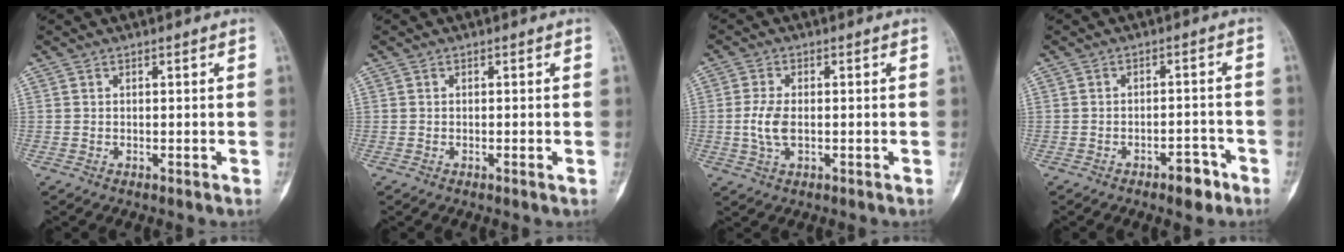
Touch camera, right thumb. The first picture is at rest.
{"total": 0.6, "force": [-0.2, 0.0, 0.6], "torque": [-0.009, -0.001, -0.003]}
{"total": 4.9, "force": [-0.5, 2.6, 4.1], "torque": [-0.094, 0.002, -0.012]}
{"total": 4.6, "force": [-2.9, 2.1, 2.9], "torque": [-0.027, 0.023, -0.039]}